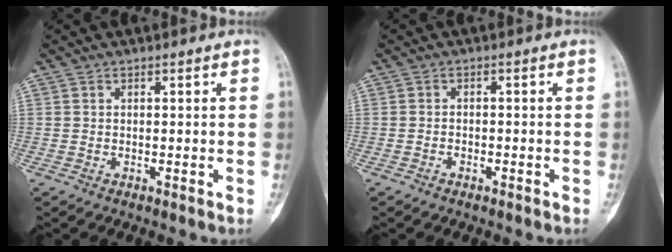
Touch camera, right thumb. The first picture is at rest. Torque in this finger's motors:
{"motor_torque": [-0.51, -0.30, 0.05, 0.21, 0.05]}